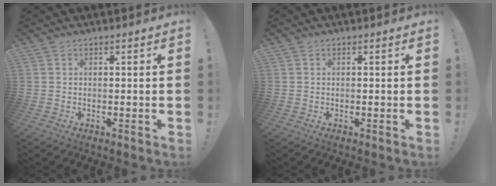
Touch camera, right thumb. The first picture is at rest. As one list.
[{"total": 0.0}]